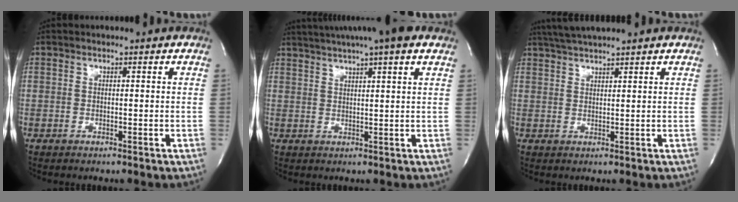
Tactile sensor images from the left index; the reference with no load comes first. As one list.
[{"total": 12.4, "force": [9.8, 0.5, 7.6], "torque": [-0.128, 0.032, 0.129]}, {"total": 5.5, "force": [4.9, -0.6, 2.4], "torque": [-0.046, 0.023, 0.089]}]